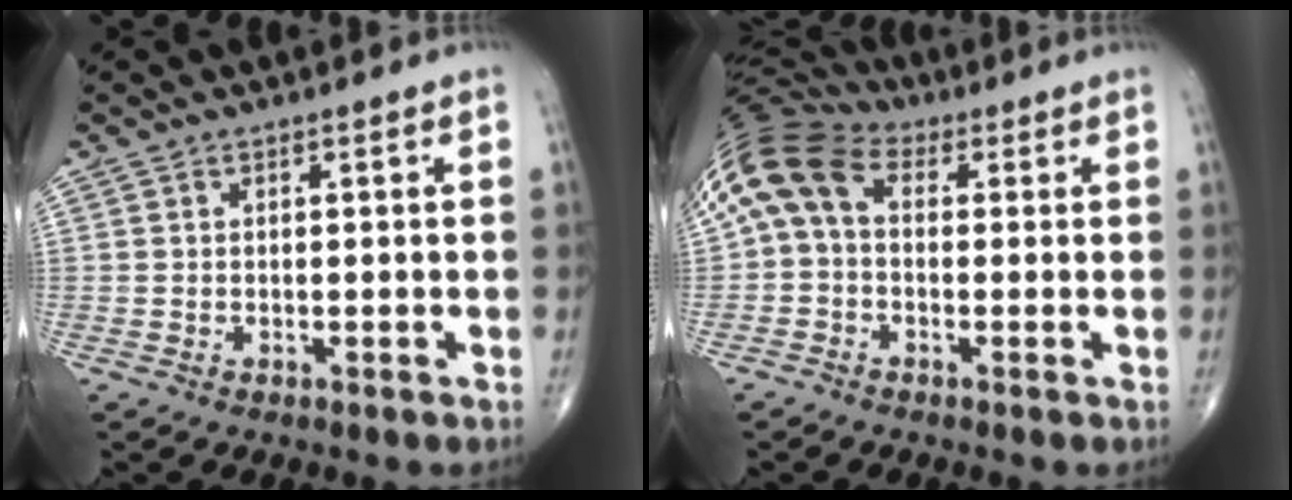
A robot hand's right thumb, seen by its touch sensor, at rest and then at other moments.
{"total": 11.1, "force": [1.5, 7.3, 8.2], "torque": [-0.165, 0.040, 0.013]}